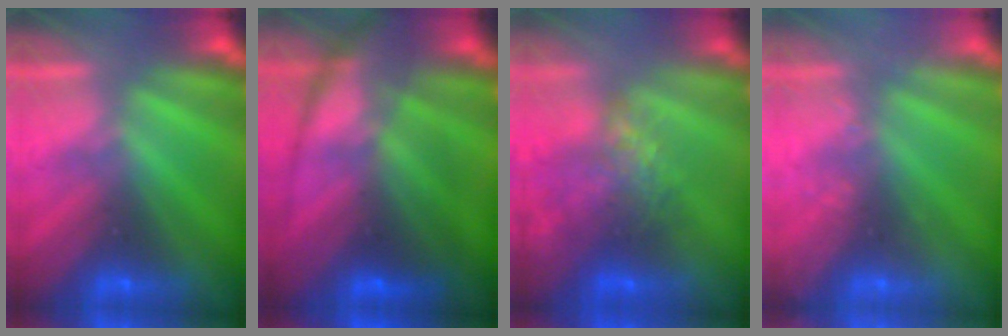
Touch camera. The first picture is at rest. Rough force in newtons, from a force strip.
{"total": 7.2}
{"total": 7.5}
{"total": 2.3}